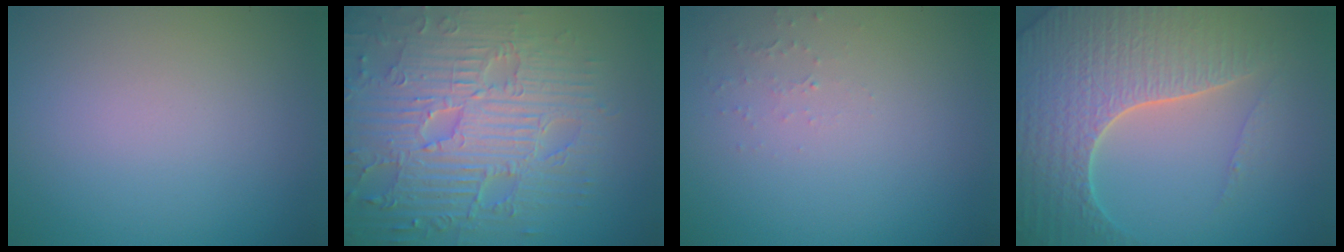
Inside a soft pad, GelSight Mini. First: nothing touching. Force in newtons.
{"total": 9.6, "press": 7.0, "slide": 6.6}
{"total": 0.8, "press": 0.8, "slide": 0.3}
{"total": 7.0, "press": 6.7, "slide": 1.8}